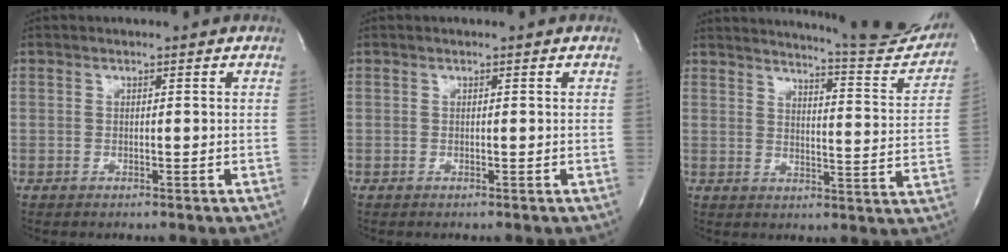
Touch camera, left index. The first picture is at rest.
{"total": 0.0}
{"total": 17.2, "force": [16.6, 0.5, 4.7], "torque": [-0.073, -0.094, 0.194]}